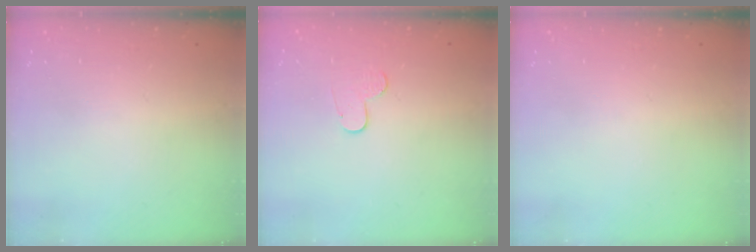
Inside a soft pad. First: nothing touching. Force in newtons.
{"total": 5.7, "press": 5.7, "slide": 0.5}
{"total": 0.0}